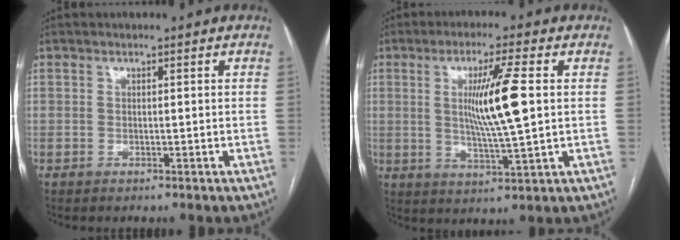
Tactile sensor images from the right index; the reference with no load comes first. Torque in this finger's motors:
{"motor_torque": [0.93, 0.42, 0.54, 0.15]}